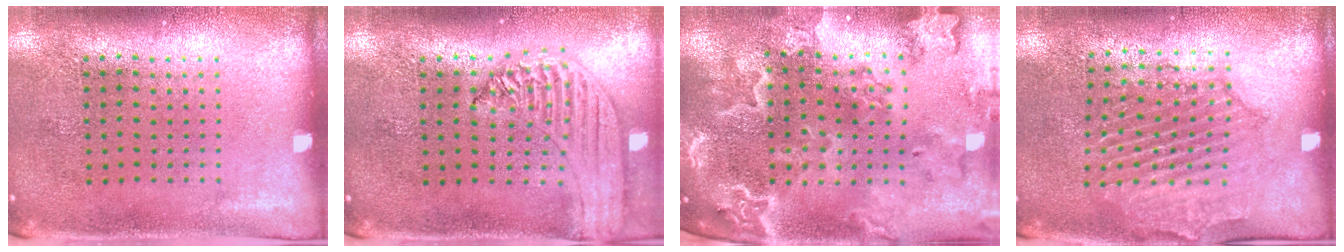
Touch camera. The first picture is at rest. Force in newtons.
{"total": 1.5, "press": 1.4, "slide": 0.3}
{"total": 3.9, "press": 3.3, "slide": 2.0}
{"total": 1.8, "press": 1.8, "slide": 0.3}